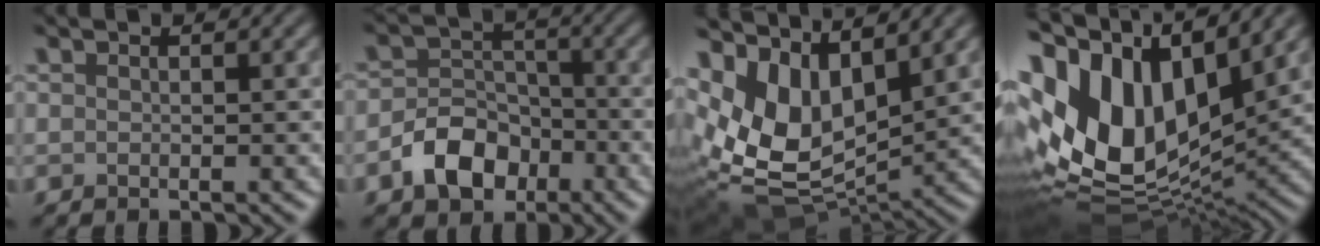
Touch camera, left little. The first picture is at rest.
{"total": 5.3, "force": [-2.7, 3.8, 2.6], "torque": [-0.040, 0.000, -0.054]}
{"total": 10.7, "force": [3.3, 6.2, 8.1], "torque": [-0.162, -0.017, 0.068]}
{"total": 16.5, "force": [4.5, 9.4, 12.9], "torque": [-0.275, 0.017, 0.077]}